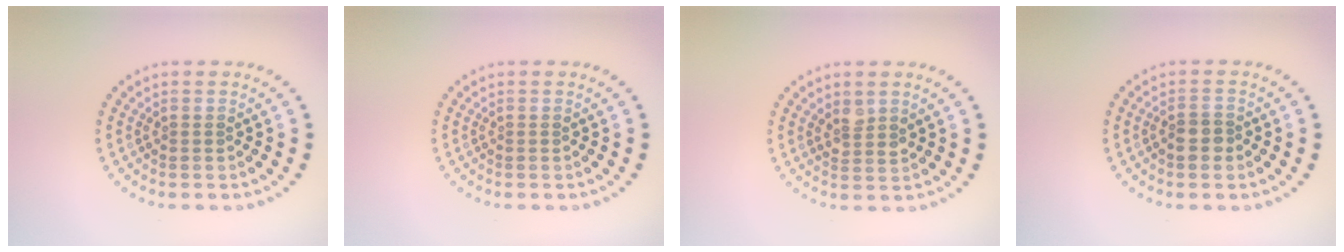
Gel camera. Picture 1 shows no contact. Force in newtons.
{"total": 0.0}
{"total": 1.7, "press": 1.5, "slide": 0.8}
{"total": 1.9, "press": 1.7, "slide": 0.8}